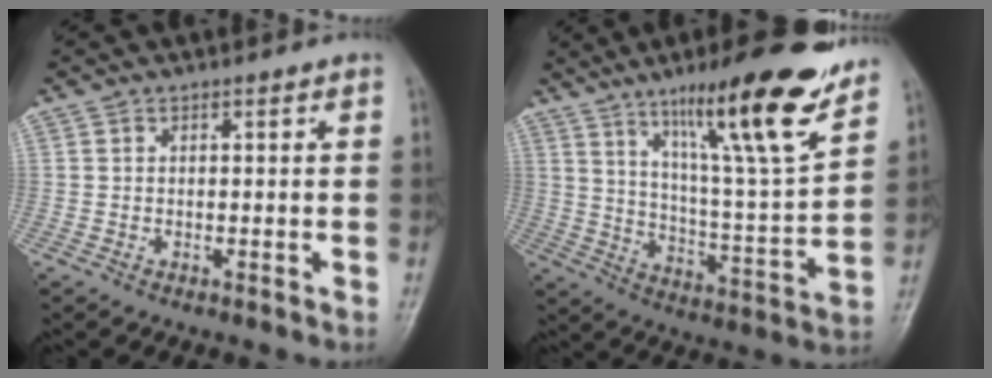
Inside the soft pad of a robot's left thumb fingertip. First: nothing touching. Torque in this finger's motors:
{"motor_torque": [0.46, 0.28, 1.52, -1.25, 0.15]}